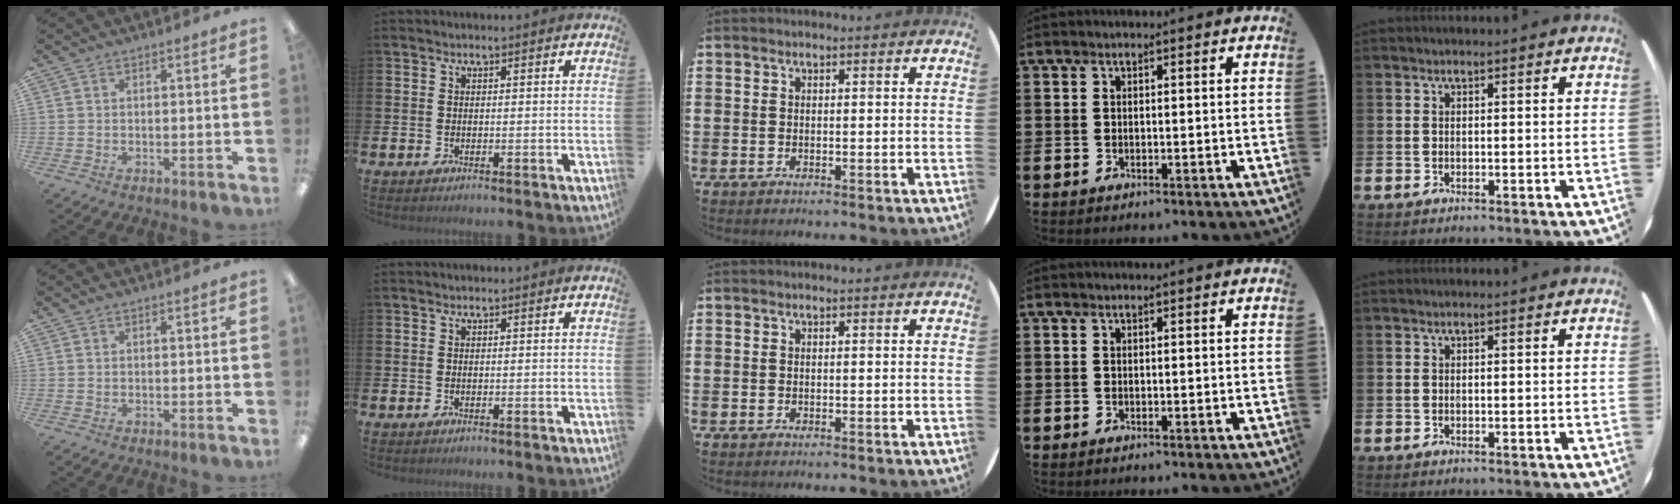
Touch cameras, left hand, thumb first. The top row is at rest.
{}